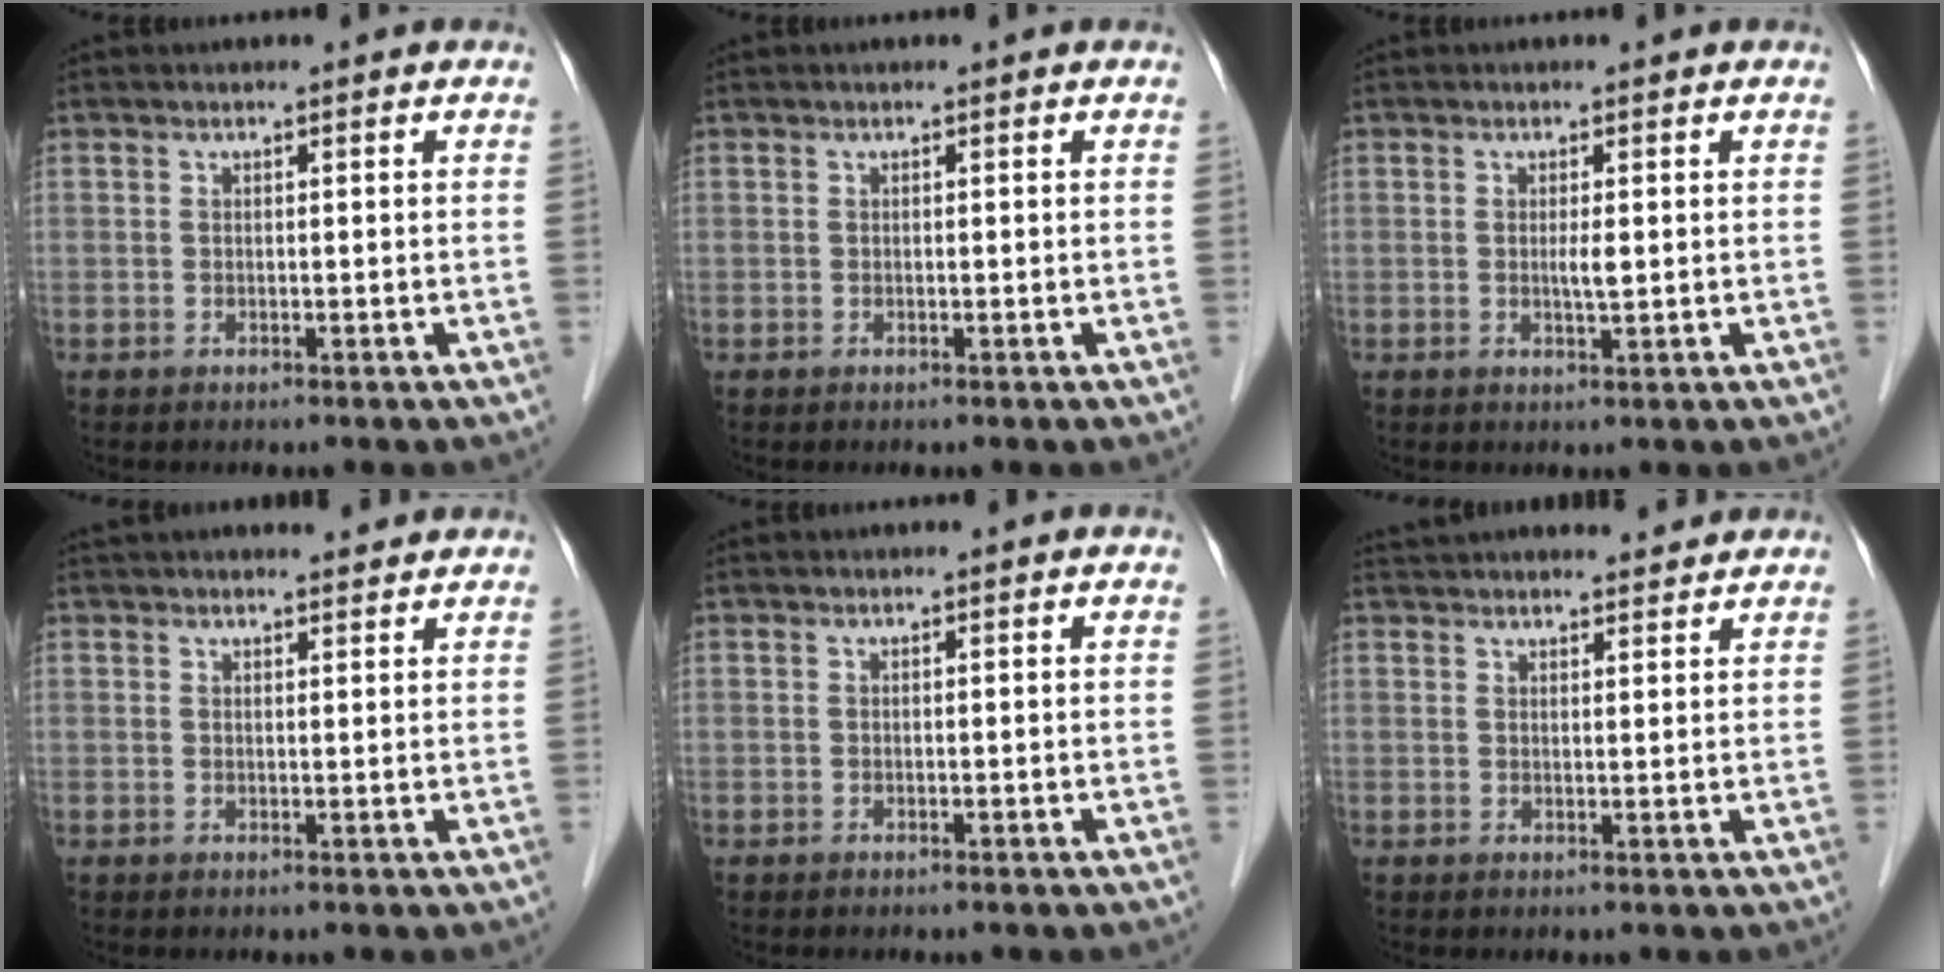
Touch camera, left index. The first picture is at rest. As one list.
[{"total": 0.0}, {"total": 1.6, "force": [0.2, 0.2, 1.6], "torque": [-0.031, -0.001, 0.003]}, {"total": 5.3, "force": [5.0, 0.8, 1.5], "torque": [-0.017, 0.024, 0.066]}, {"total": 0.0}, {"total": 8.8, "force": [8.3, 1.3, 2.4], "torque": [-0.034, 0.023, 0.117]}]